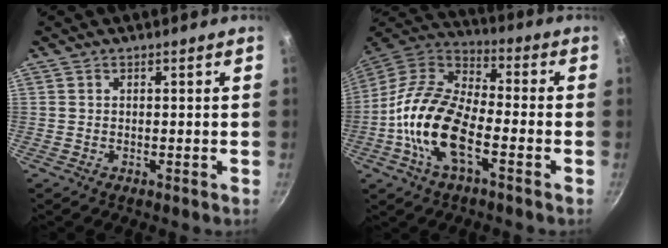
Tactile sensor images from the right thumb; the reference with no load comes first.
{"total": 17.0, "force": [-5.1, 7.8, 14.1], "torque": [-0.259, 0.038, -0.114]}